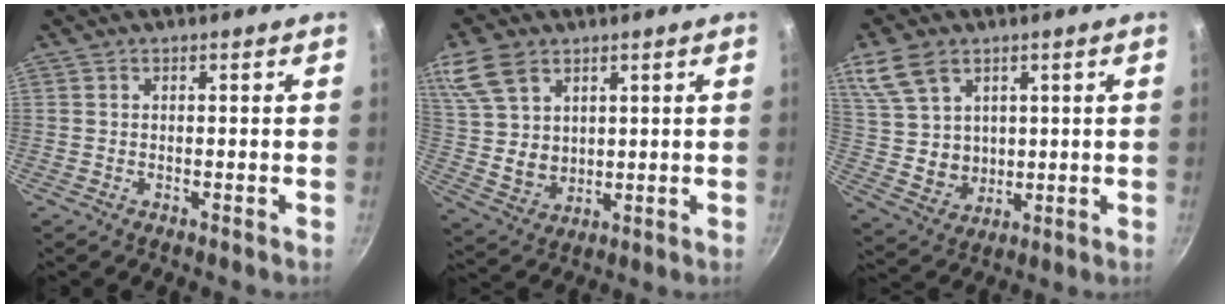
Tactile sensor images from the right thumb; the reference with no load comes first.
{"total": 11.5, "force": [5.8, 8.0, 6.0], "torque": [-0.097, -0.022, 0.127]}
{"total": 11.3, "force": [5.3, 8.3, 5.6], "torque": [-0.086, -0.021, 0.118]}